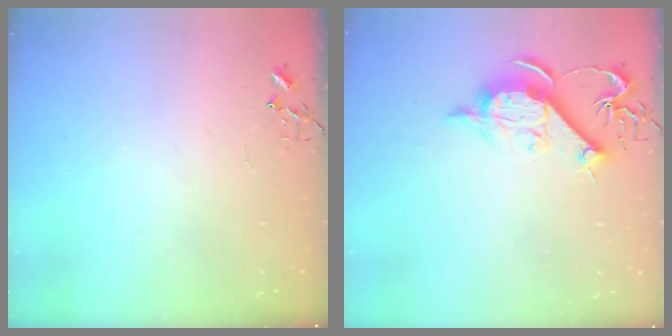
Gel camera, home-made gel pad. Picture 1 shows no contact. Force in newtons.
{"total": 11.7, "press": 11.7, "slide": 0.6}